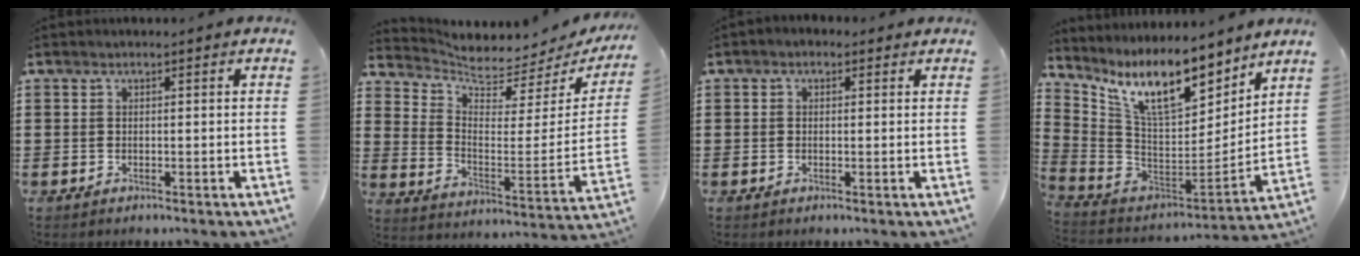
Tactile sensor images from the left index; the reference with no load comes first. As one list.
[{"total": 4.1, "force": [4.0, 0.5, 0.7], "torque": [-0.041, -0.043, 0.063]}, {"total": 1.0, "force": [0.0, 0.8, 0.6], "torque": [-0.012, 0.006, -0.002]}, {"total": 12.7, "force": [8.7, 3.5, 8.5], "torque": [-0.187, -0.046, 0.154]}]